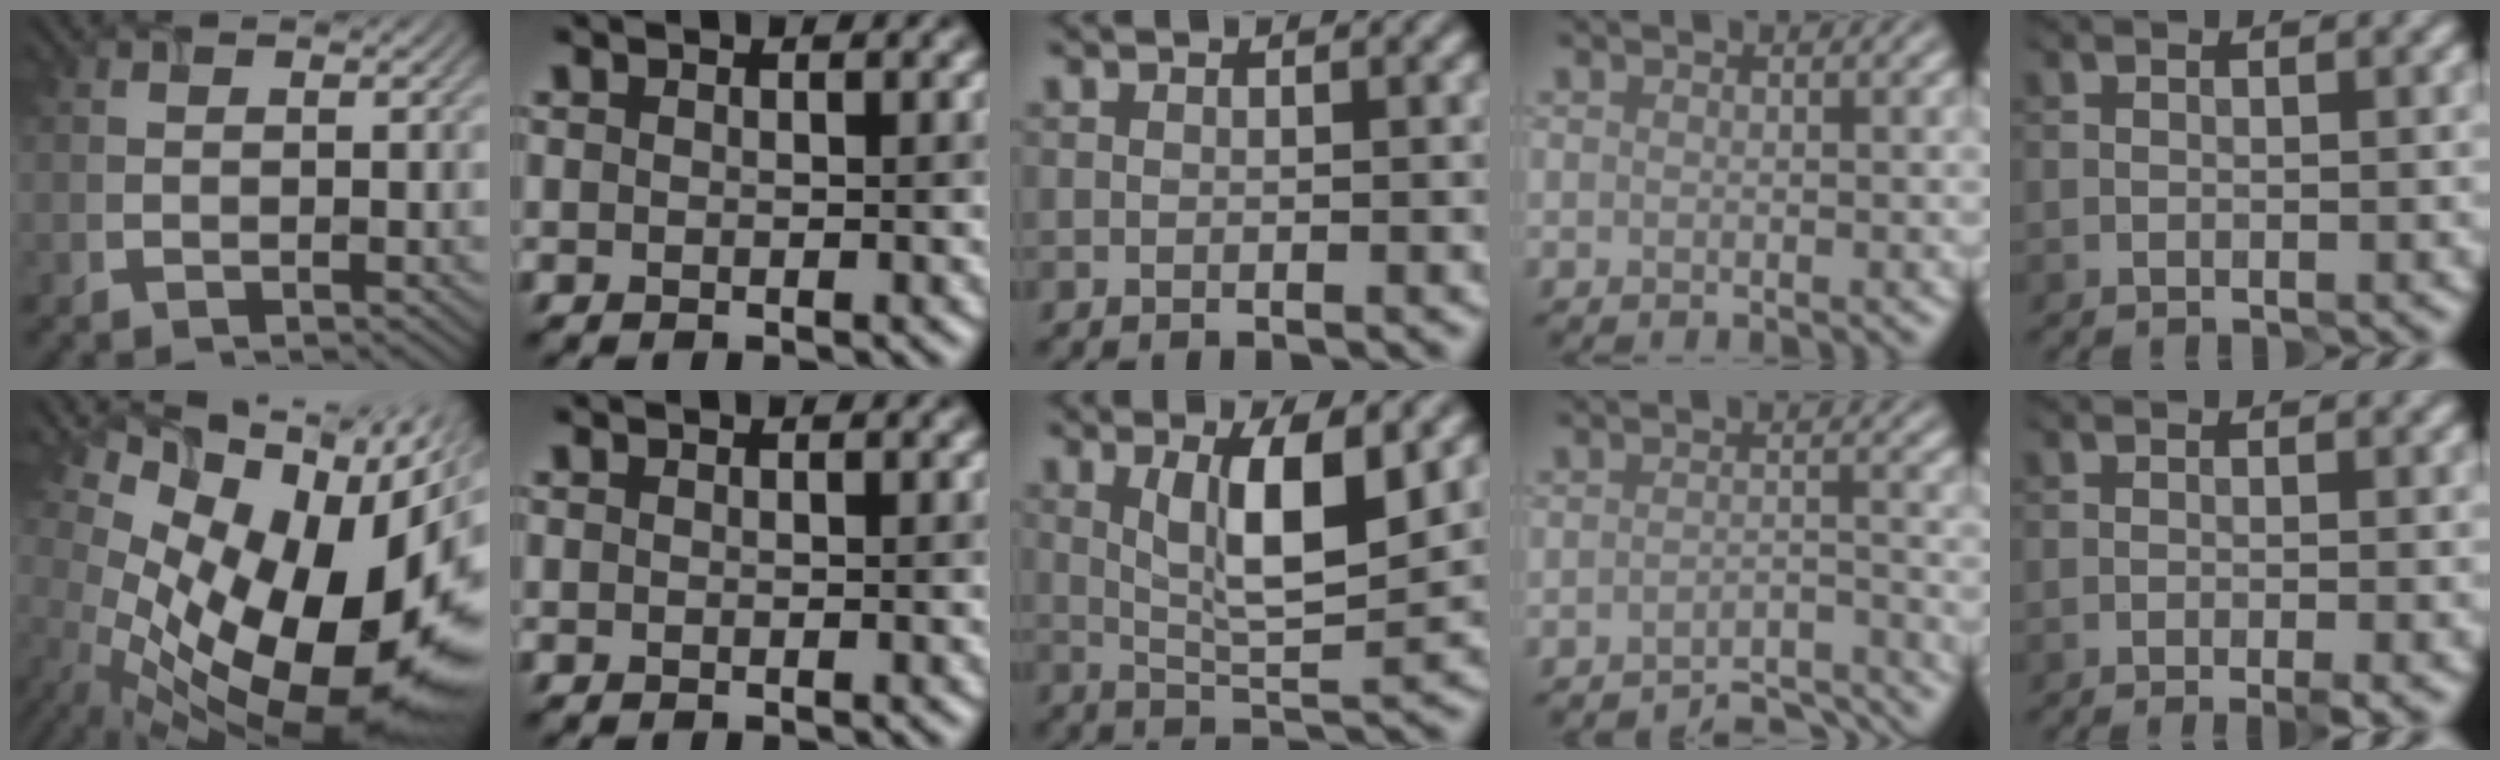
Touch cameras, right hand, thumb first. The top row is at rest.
{"thumb": {"total": 19.3, "force": [-1.1, 10.9, 15.9], "torque": [-0.227, -0.041, 0.010]}, "middle": {"total": 6.2, "force": [1.7, 1.6, 5.8], "torque": [-0.105, 0.000, 0.040]}, "ring": {"total": 5.6, "force": [-5.2, 0.7, 1.7], "torque": [-0.025, -0.001, -0.074]}, "little": {"total": 2.1, "force": [-1.2, 0.3, 1.7], "torque": [-0.034, -0.003, -0.020]}}